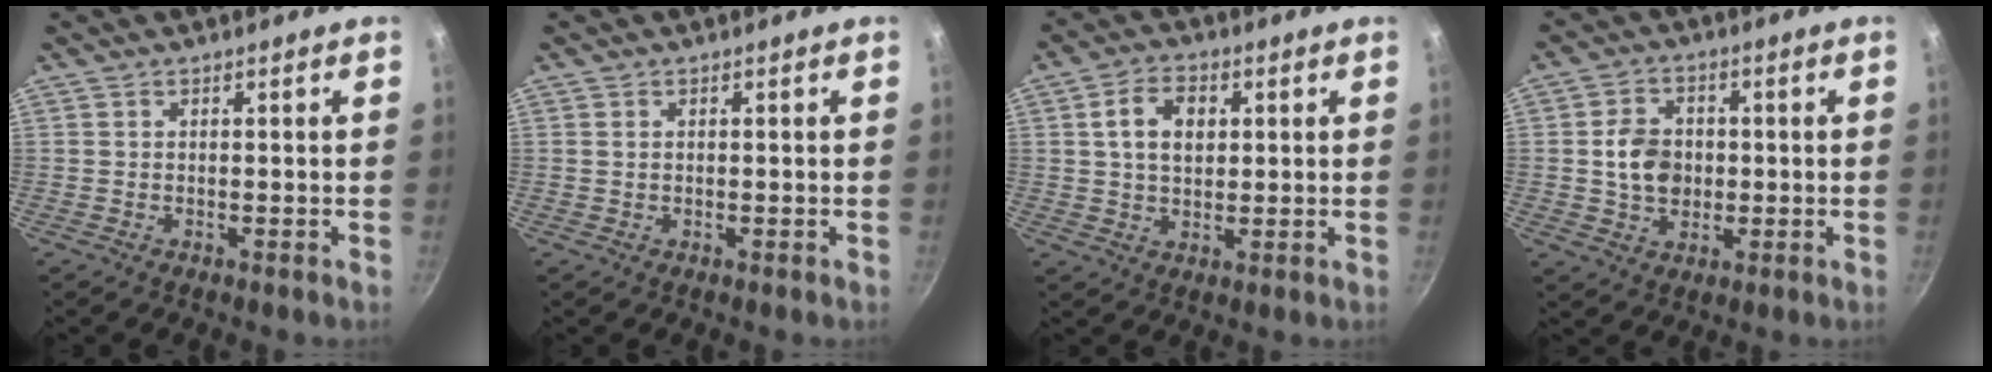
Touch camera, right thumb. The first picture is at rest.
{"total": 0.5, "force": [0.2, 0.4, 0.3], "torque": [-0.005, 0.001, 0.004]}
{"total": 7.7, "force": [1.8, 5.3, 5.3], "torque": [-0.077, 0.004, 0.027]}
{"total": 8.0, "force": [0.1, 6.4, 4.7], "torque": [-0.058, 0.009, -0.001]}